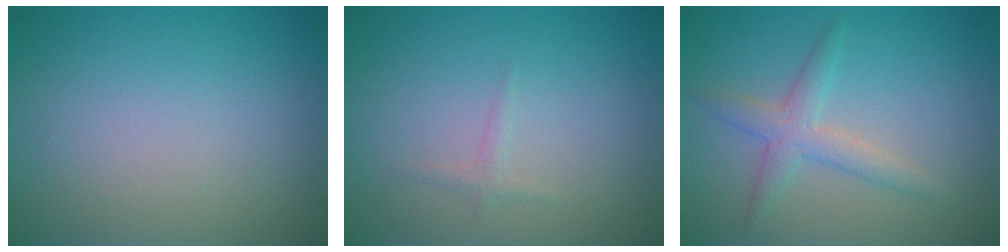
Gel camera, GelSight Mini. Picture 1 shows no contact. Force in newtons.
{"total": 0.7, "press": 0.7, "slide": 0.0}
{"total": 2.6, "press": 2.6, "slide": 0.2}